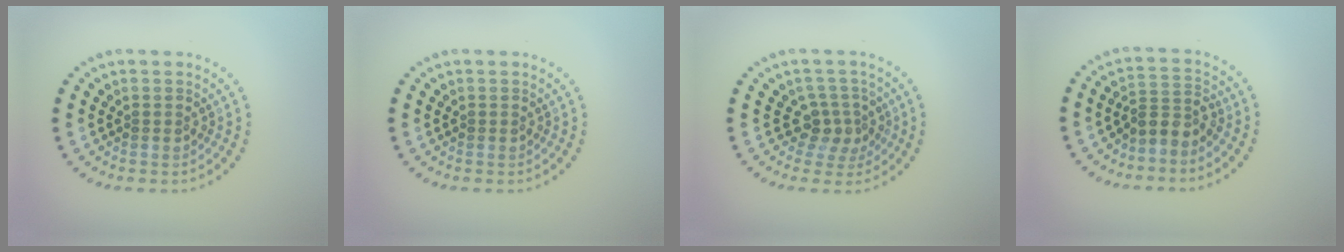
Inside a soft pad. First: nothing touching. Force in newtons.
{"total": 0.0}
{"total": 2.6, "press": 2.0, "slide": 1.7}
{"total": 2.5, "press": 1.8, "slide": 1.7}